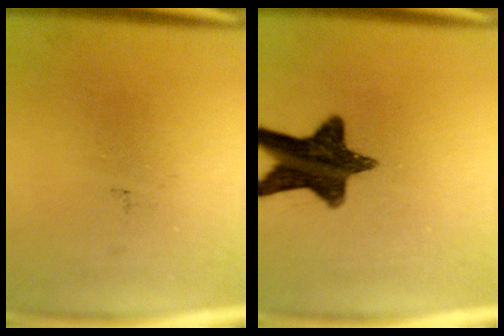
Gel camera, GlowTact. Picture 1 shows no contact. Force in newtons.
{"total": 13.0}